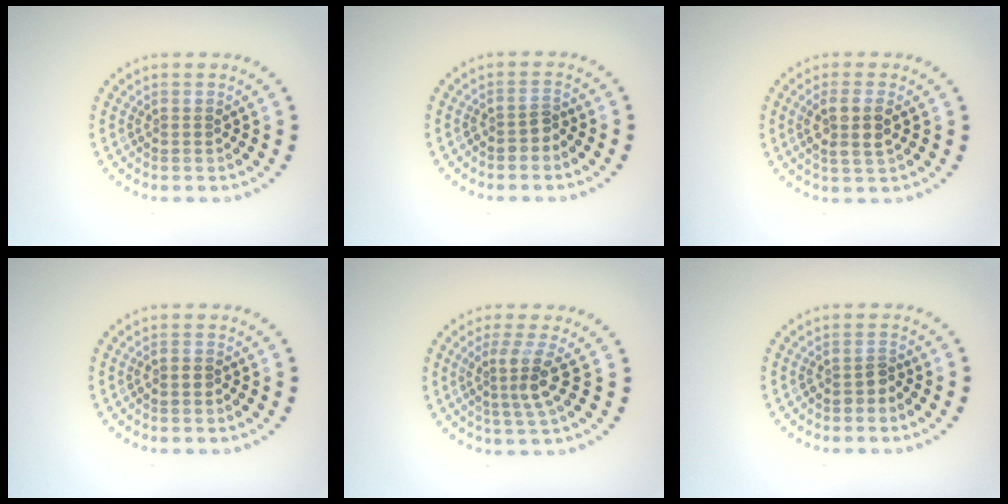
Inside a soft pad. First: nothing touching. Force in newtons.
{"total": 1.4, "press": 1.1, "slide": 0.8}
{"total": 2.8, "press": 2.6, "slide": 1.0}
{"total": 0.7, "press": 0.5, "slide": 0.5}
{"total": 3.3, "press": 2.3, "slide": 2.3}
{"total": 1.4, "press": 1.1, "slide": 0.8}